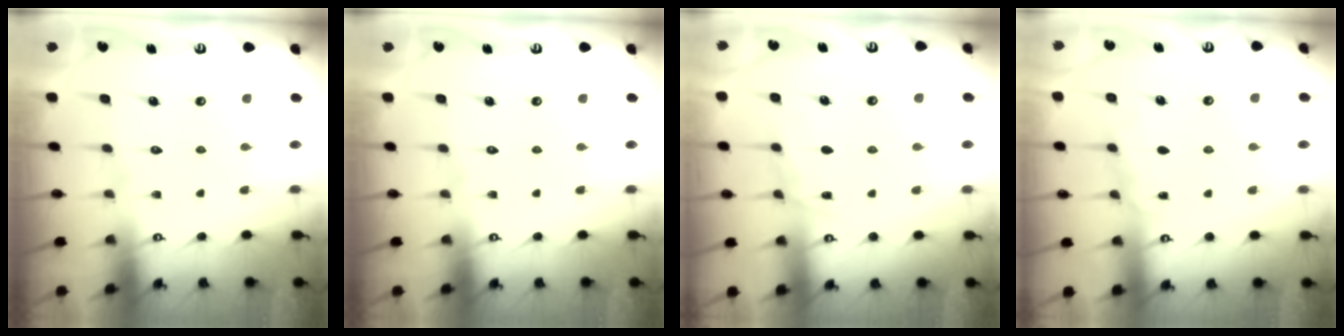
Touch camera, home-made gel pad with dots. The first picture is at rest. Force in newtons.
{"total": 0.0}
{"total": 4.6, "press": 4.6, "slide": 0.6}
{"total": 5.1, "press": 5.1, "slide": 0.6}